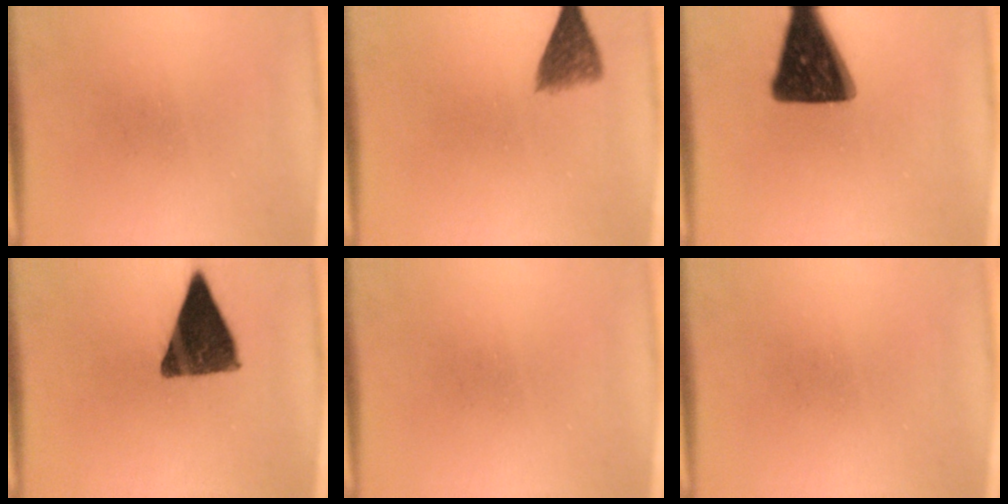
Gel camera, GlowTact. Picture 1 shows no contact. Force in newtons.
{"total": 4.8}
{"total": 15.8}
{"total": 12.9}
{"total": 0.0}
{"total": 0.0}